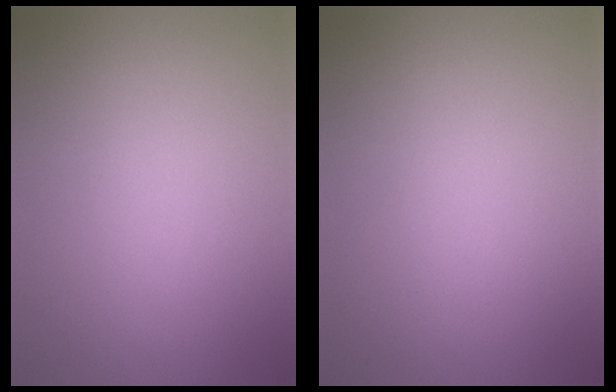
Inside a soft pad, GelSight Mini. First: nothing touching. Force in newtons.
{"total": 0.0}